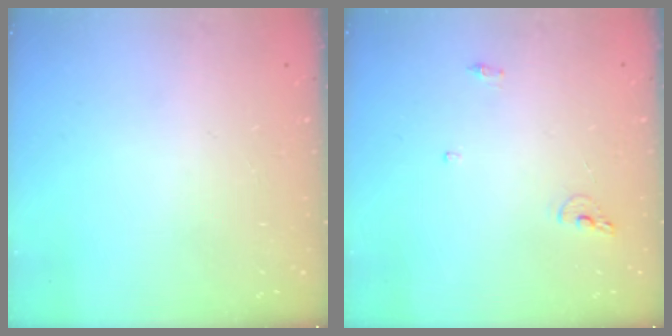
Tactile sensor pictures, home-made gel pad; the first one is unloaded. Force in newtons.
{"total": 6.6, "press": 6.6, "slide": 0.7}